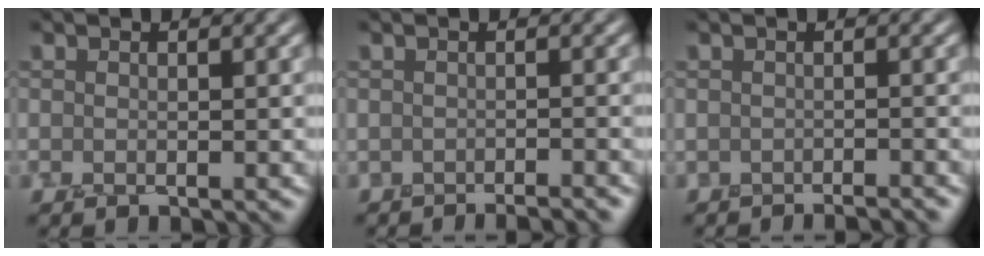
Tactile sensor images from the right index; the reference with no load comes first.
{"total": 1.7, "force": [-1.6, 0.0, 0.4], "torque": [0.014, 0.012, -0.022]}
{"total": 1.3, "force": [-1.3, -0.1, 0.0], "torque": [0.018, 0.009, -0.016]}